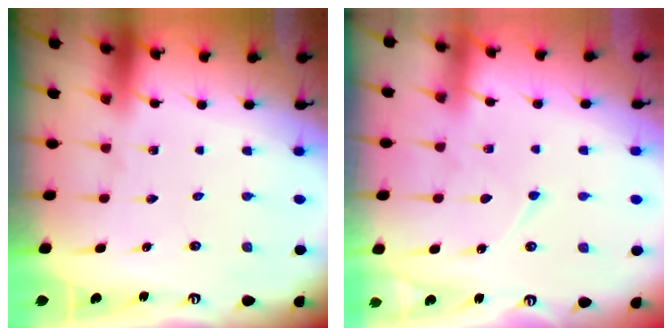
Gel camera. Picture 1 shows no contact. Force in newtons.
{"total": 5.8, "press": 5.8, "slide": 0.7}